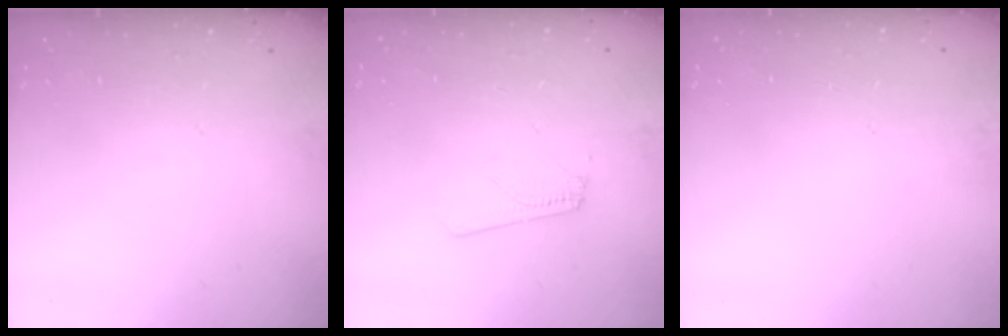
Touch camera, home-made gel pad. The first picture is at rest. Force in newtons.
{"total": 3.8, "press": 3.8, "slide": 0.1}
{"total": 0.0}